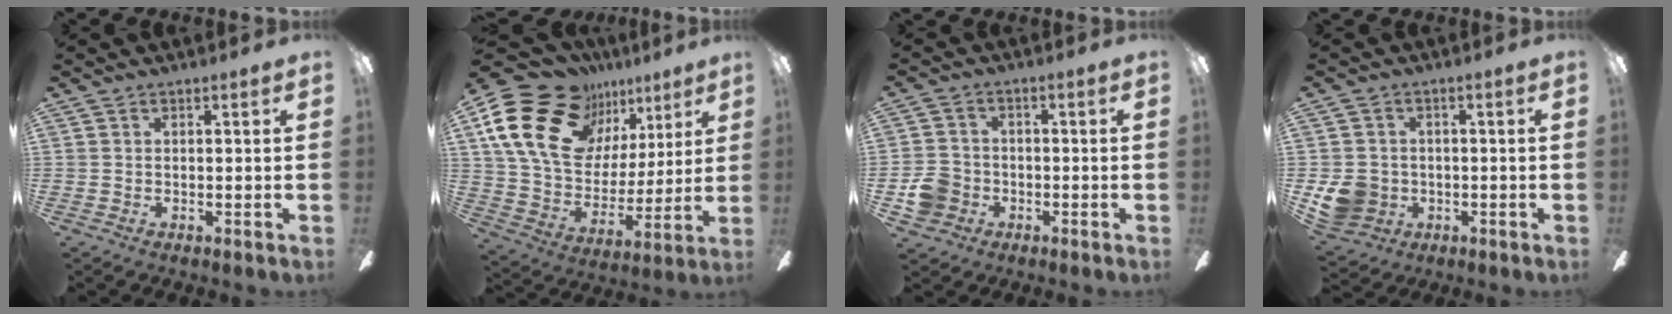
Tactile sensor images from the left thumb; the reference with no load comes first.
{"total": 23.7, "force": [12.9, 15.5, 12.4], "torque": [-0.237, -0.072, 0.242]}
{"total": 7.3, "force": [-2.6, 6.4, 2.4], "torque": [-0.054, 0.027, -0.046]}
{"total": 8.6, "force": [-1.8, 7.8, 3.2], "torque": [-0.073, 0.016, -0.029]}